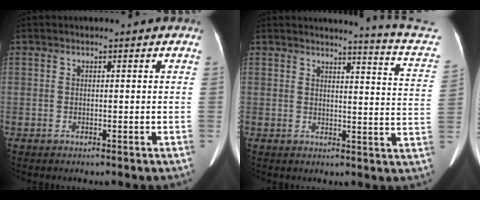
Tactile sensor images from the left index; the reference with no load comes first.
{"total": 12.3, "force": [12.0, -1.9, 1.9], "torque": [-0.025, -0.107, 0.111]}